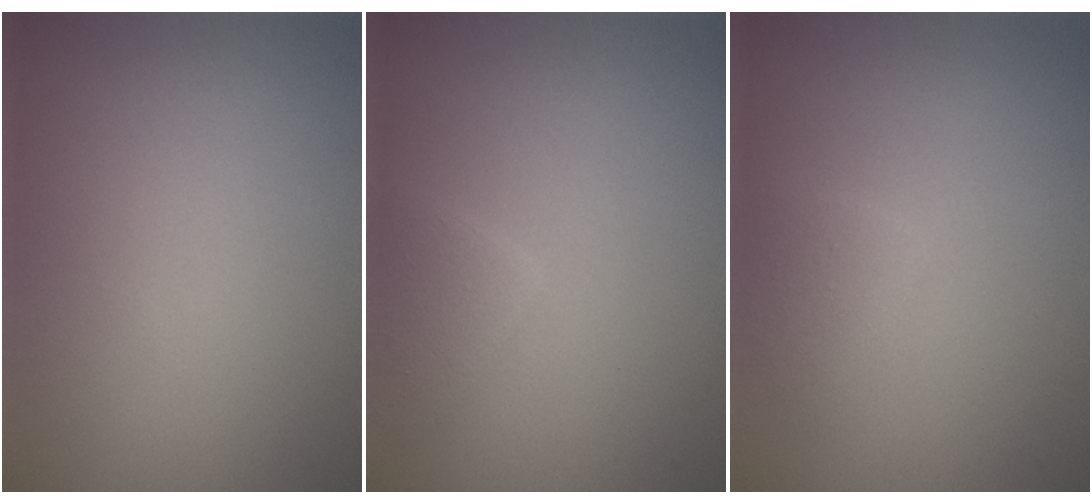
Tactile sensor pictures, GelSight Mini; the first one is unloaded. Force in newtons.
{"total": 1.7, "press": 1.7, "slide": 0.1}
{"total": 1.6, "press": 1.6, "slide": 0.0}